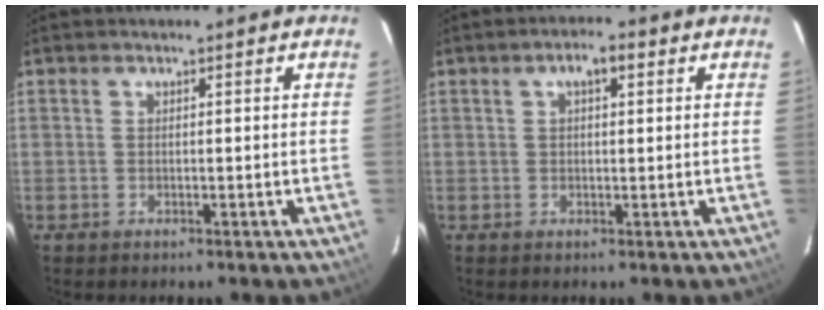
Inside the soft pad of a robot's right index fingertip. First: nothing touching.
{"total": 3.4, "force": [1.3, 1.3, 2.9], "torque": [-0.048, 0.014, 0.021]}